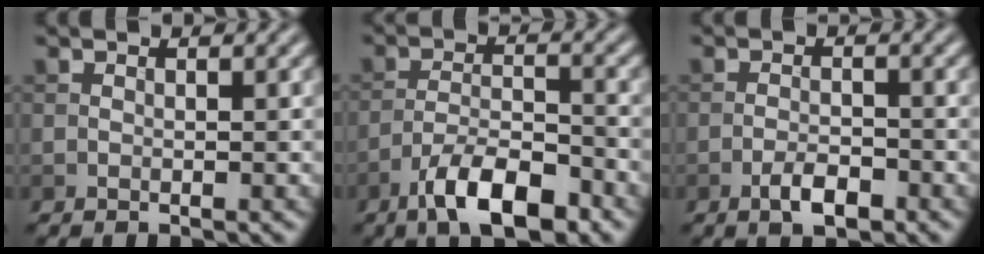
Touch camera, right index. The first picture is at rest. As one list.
[{"total": 7.0, "force": [-4.7, 2.2, 4.8], "torque": [-0.080, 0.004, -0.082]}, {"total": 2.6, "force": [-1.5, 1.0, 1.9], "torque": [-0.033, 0.002, -0.030]}]